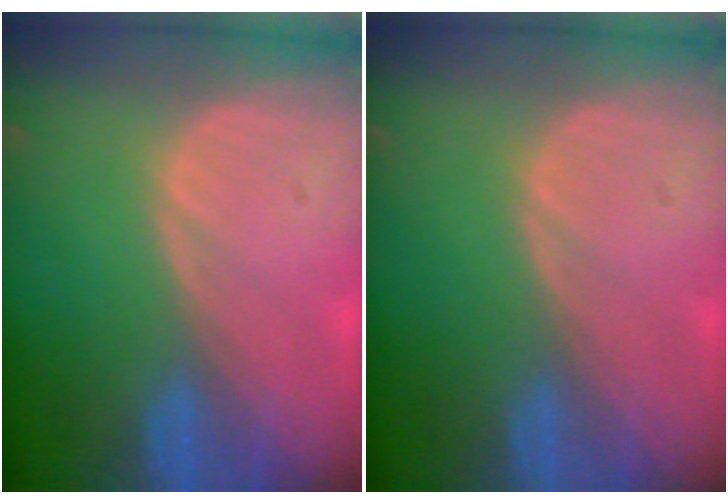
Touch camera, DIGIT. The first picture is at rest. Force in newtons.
{"total": 0.0}